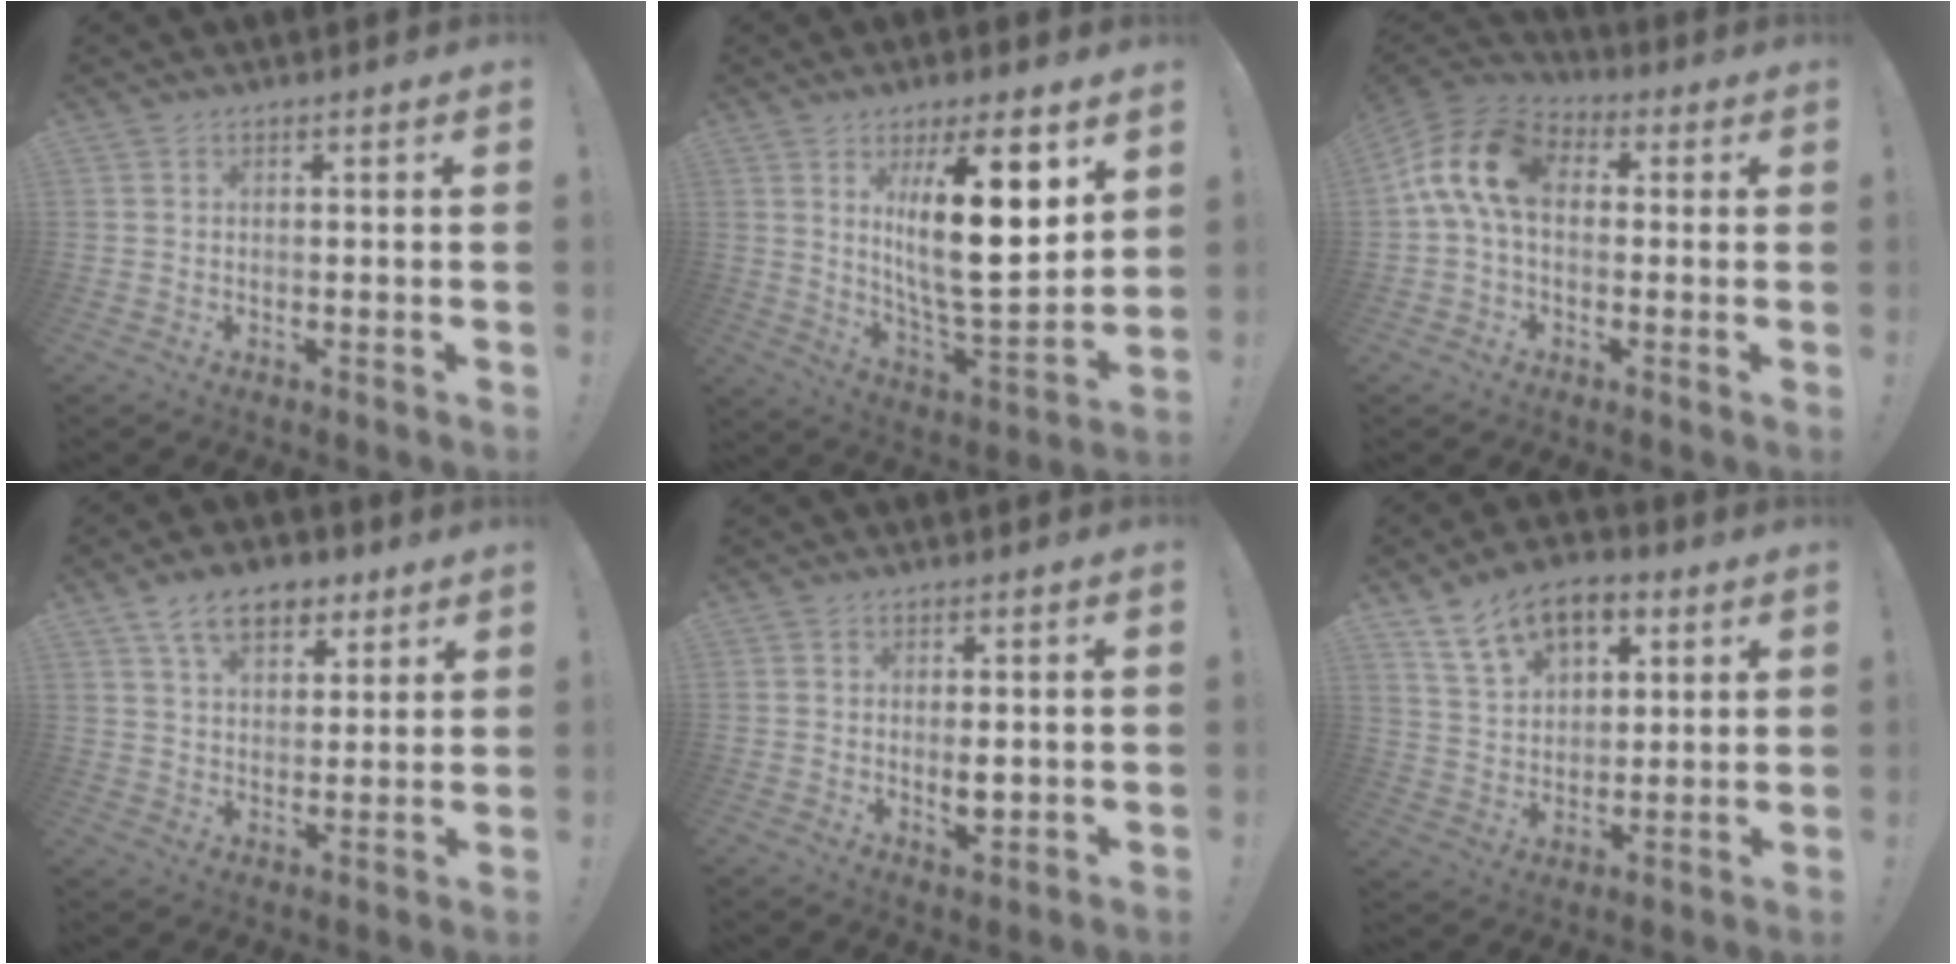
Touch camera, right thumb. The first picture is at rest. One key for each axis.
{"total": 19.8, "fx": 7.2, "fy": 5.5, "fz": 17.6, "tx": -0.298, "ty": -0.047, "tz": 0.103}
{"total": 14.5, "fx": 1.9, "fy": 9.0, "fz": 11.2, "tx": -0.217, "ty": 0.021, "tz": 0.040}
{"total": 11.8, "fx": 6.6, "fy": 7.2, "fz": 6.6, "tx": -0.096, "ty": -0.020, "tz": 0.122}
{"total": 3.8, "fx": -0.1, "fy": 1.7, "fz": 3.5, "tx": -0.049, "ty": 0.000, "tz": -0.002}
{"total": 14.9, "fx": 7.7, "fy": 9.7, "fz": 8.1, "tx": -0.120, "ty": -0.037, "tz": 0.146}